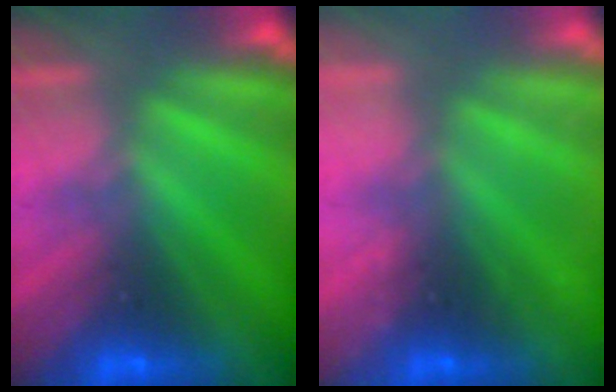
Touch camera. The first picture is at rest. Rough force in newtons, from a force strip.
{"total": 2.2}